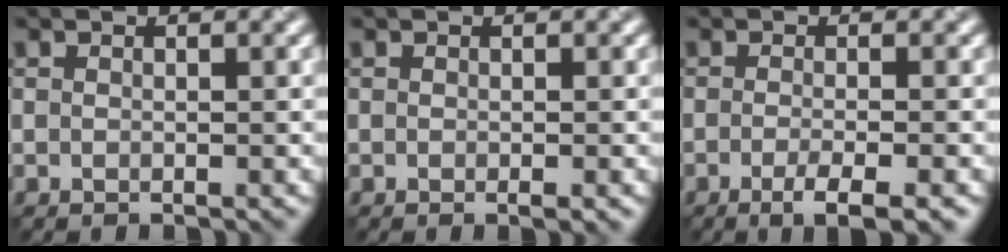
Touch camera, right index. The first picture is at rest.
{"total": 0.6, "force": [-0.2, 0.0, 0.6], "torque": [-0.007, -0.004, -0.003]}
{"total": 3.4, "force": [-1.6, 0.8, 2.9], "torque": [-0.042, -0.005, -0.031]}